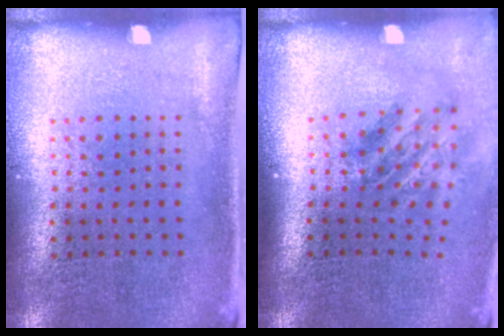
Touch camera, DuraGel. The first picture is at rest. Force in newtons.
{"total": 1.9, "press": 1.2, "slide": 1.4}